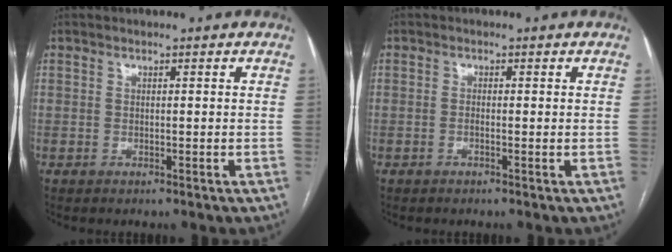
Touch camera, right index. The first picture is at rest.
{"total": 0.7, "force": [-0.2, 0.1, 0.7], "torque": [-0.011, 0.001, -0.004]}